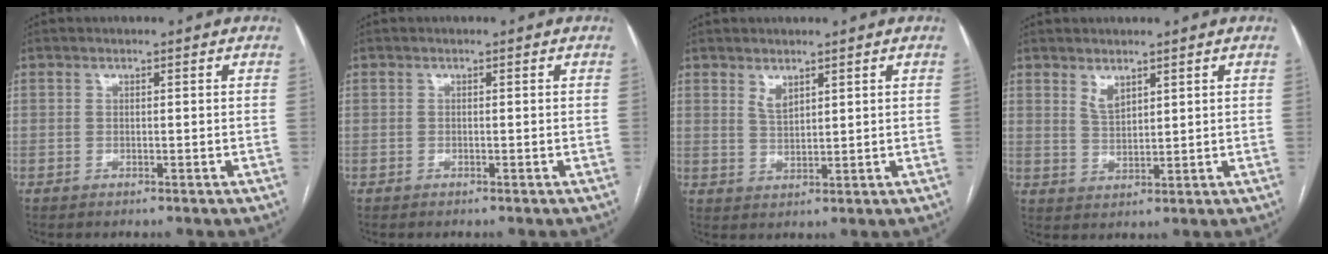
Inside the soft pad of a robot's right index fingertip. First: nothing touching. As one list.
[{"total": 0.0}, {"total": 2.5, "force": [1.8, 0.9, 1.4], "torque": [-0.030, -0.006, 0.044]}, {"total": 3.0, "force": [2.2, 1.1, 1.6], "torque": [-0.034, -0.007, 0.050]}]